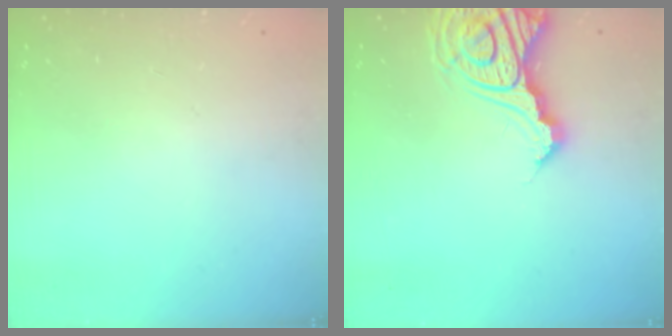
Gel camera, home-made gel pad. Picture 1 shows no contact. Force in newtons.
{"total": 15.4, "press": 15.3, "slide": 1.7}